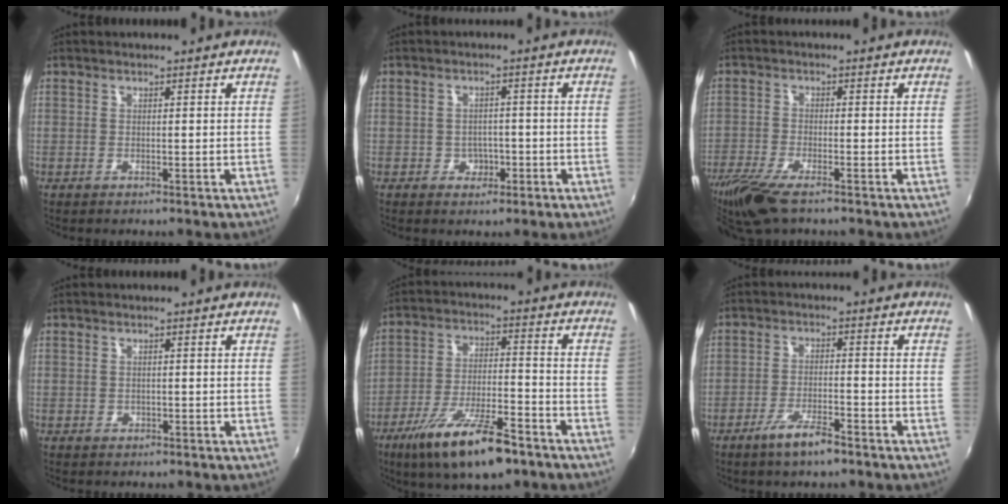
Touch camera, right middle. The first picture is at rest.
{"total": 3.3, "force": [-1.3, 2.9, 1.1], "torque": [-0.021, 0.004, -0.014]}
{"total": 9.4, "force": [-7.0, 2.2, 5.9], "torque": [-0.145, -0.034, -0.135]}
{"total": 0.8, "force": [-0.4, 0.7, 0.1], "torque": [0.000, -0.002, -0.004]}
{"total": 15.5, "force": [-10.3, 4.3, 10.7], "torque": [-0.210, -0.028, -0.176]}
{"total": 6.1, "force": [-4.4, 1.2, 4.1], "torque": [-0.093, -0.006, -0.079]}